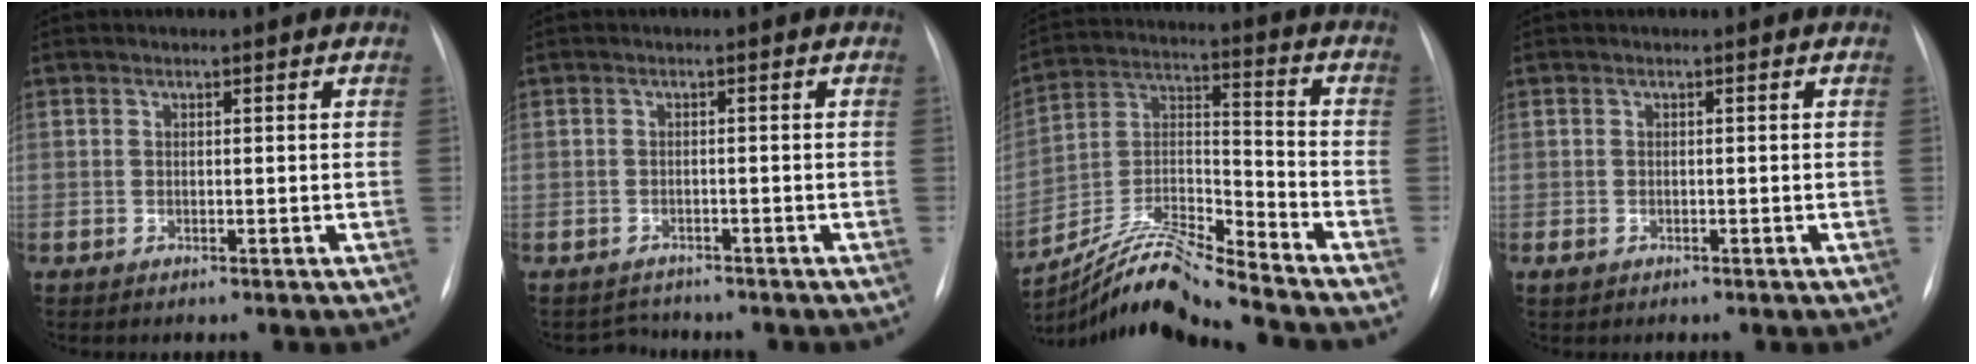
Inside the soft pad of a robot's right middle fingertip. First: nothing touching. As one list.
[{"total": 2.1, "force": [-1.9, 0.7, -0.7], "torque": [0.010, -0.006, -0.029]}, {"total": 12.9, "force": [-12.2, -1.3, 4.0], "torque": [-0.080, 0.019, -0.227]}, {"total": 0.9, "force": [-0.4, 0.7, 0.4], "torque": [-0.005, 0.002, -0.001]}]